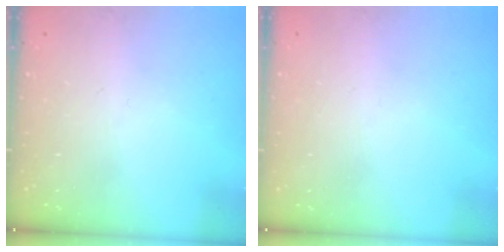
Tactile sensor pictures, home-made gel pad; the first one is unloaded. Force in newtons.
{"total": 0.0}